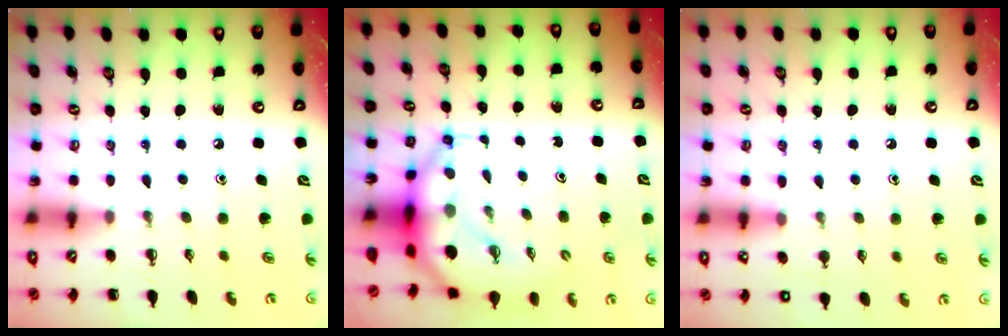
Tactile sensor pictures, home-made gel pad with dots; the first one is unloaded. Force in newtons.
{"total": 7.4, "press": 7.1, "slide": 2.3}
{"total": 8.5, "press": 8.1, "slide": 2.5}